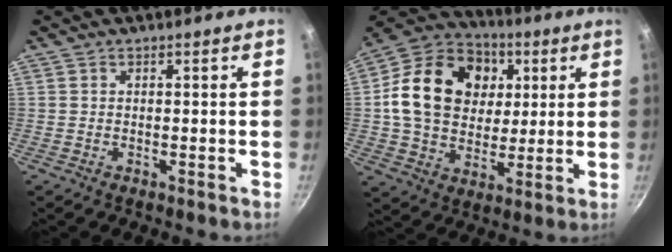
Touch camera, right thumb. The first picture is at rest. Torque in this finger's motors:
{"motor_torque": [0.43, 1.77, 0.84, -0.54, 0.14]}